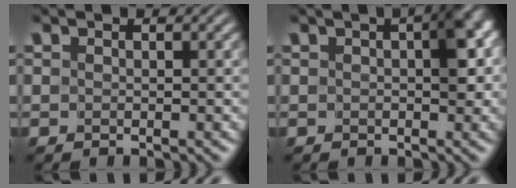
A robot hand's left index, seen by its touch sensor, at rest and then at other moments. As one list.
[{"total": 3.6, "force": [0.3, 1.9, 3.1], "torque": [-0.034, 0.006, -0.002]}]